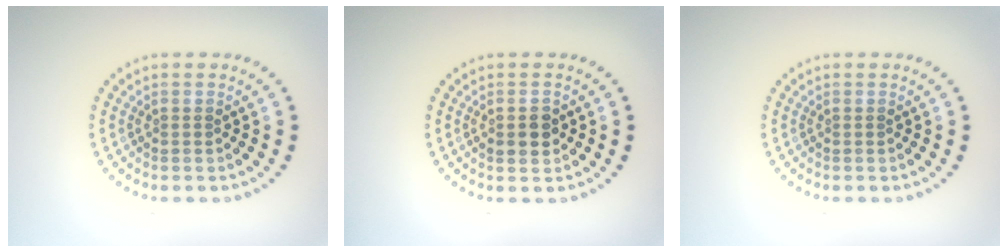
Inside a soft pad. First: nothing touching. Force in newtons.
{"total": 2.2, "press": 2.2, "slide": 0.2}
{"total": 0.0}